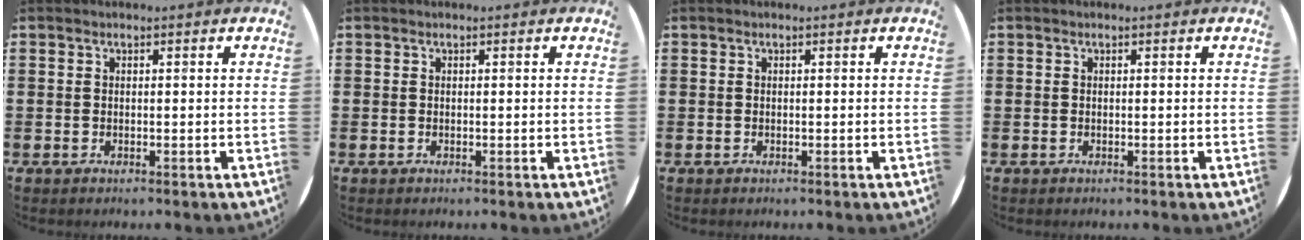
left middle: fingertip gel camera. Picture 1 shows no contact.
{"total": 0.0}
{"total": 0.0}
{"total": 0.0}